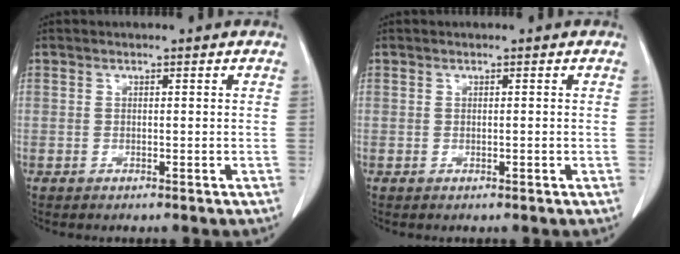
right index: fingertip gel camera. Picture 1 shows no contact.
{"total": 0.0}